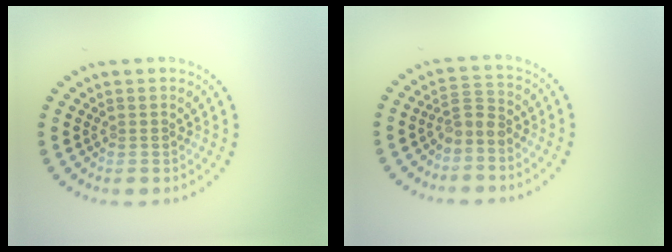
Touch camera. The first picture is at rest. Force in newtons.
{"total": 1.9, "press": 1.5, "slide": 1.2}